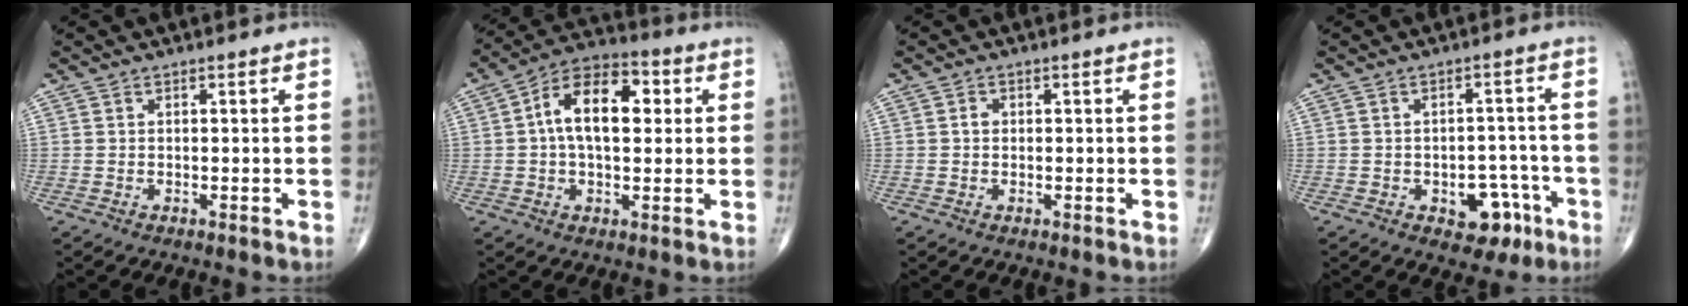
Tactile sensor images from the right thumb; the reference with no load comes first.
{"total": 13.2, "force": [1.9, 7.6, 10.7], "torque": [-0.162, 0.026, 0.020]}
{"total": 1.2, "force": [0.0, 1.0, 0.6], "torque": [-0.005, 0.003, -0.002]}
{"total": 7.4, "force": [-3.3, 4.8, 4.6], "torque": [-0.022, 0.029, -0.037]}